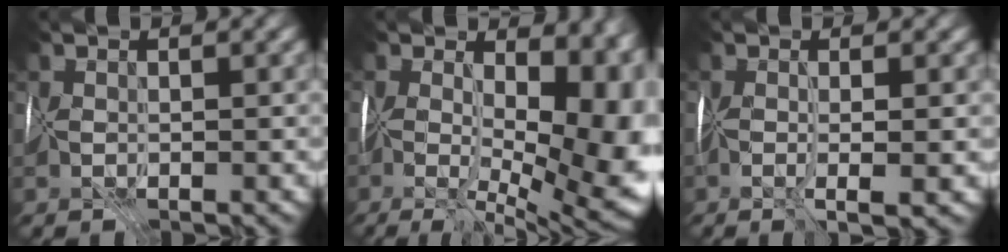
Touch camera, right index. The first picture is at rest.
{"total": 18.5, "force": [-1.0, 10.1, 15.4], "torque": [-0.168, -0.022, 0.029]}
{"total": 3.1, "force": [-0.7, 0.2, 3.0], "torque": [-0.057, -0.013, -0.004]}